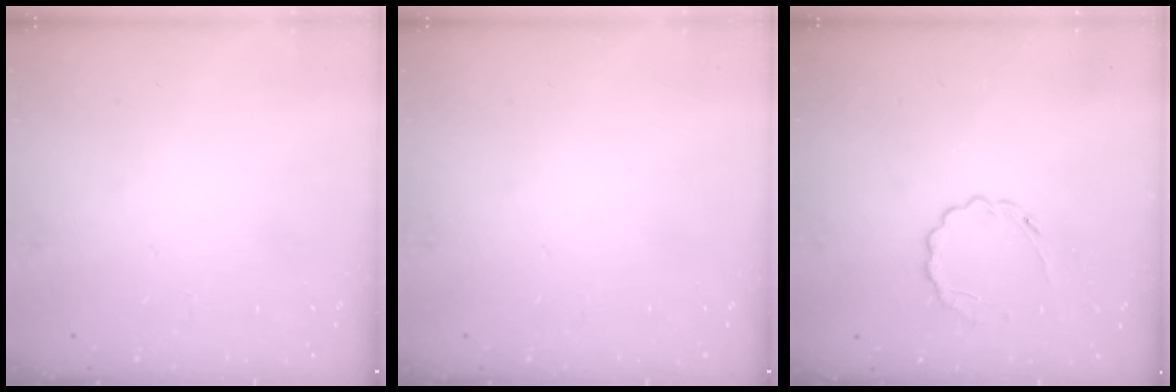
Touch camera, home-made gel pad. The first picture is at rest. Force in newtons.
{"total": 0.0}
{"total": 5.8, "press": 5.6, "slide": 1.6}